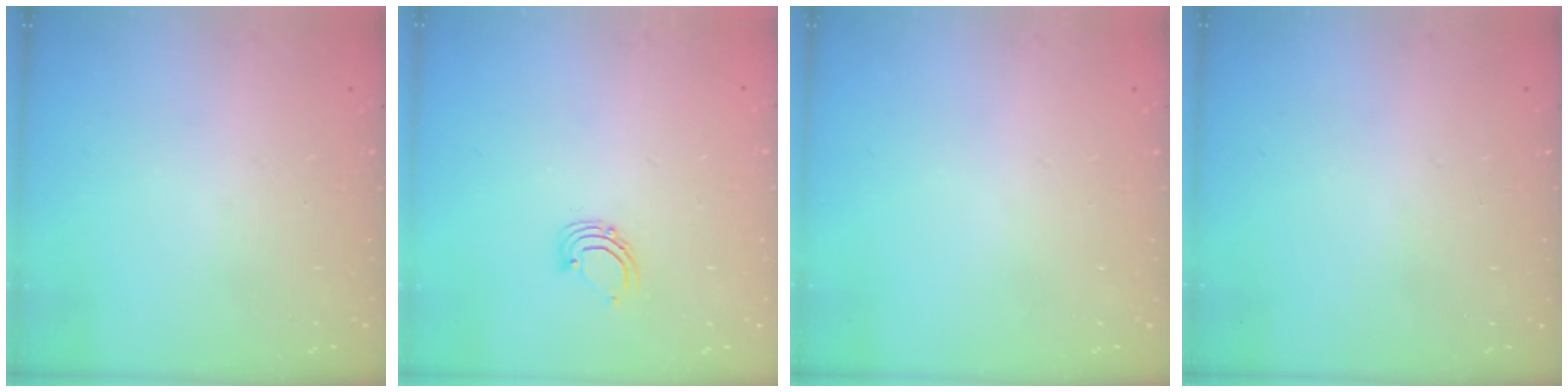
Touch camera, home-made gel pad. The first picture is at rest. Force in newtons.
{"total": 2.9, "press": 2.9, "slide": 0.2}
{"total": 0.0}
{"total": 0.0}